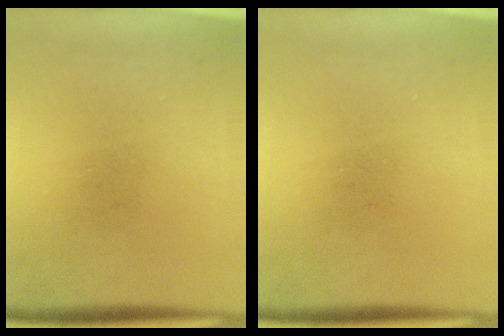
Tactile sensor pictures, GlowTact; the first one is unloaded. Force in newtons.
{"total": 0.0}